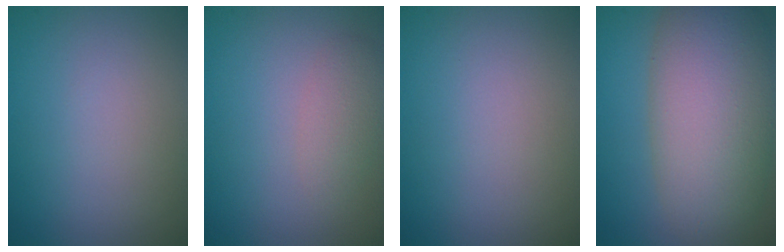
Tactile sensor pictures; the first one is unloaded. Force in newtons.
{"total": 1.7, "press": 1.7, "slide": 0.1}
{"total": 0.0}
{"total": 10.4, "press": 10.3, "slide": 0.5}